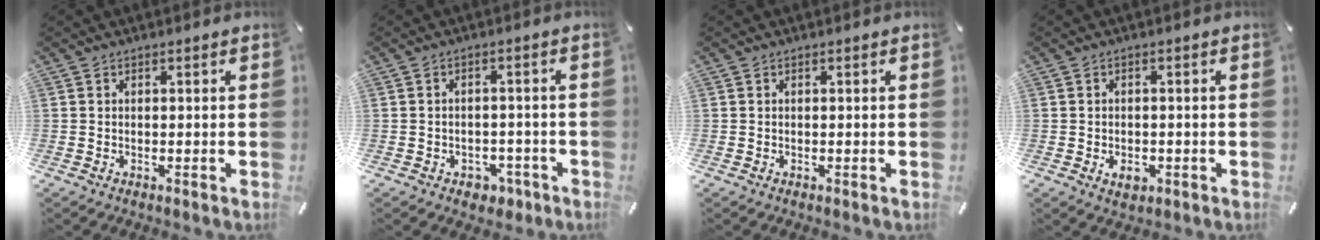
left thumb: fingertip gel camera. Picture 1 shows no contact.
{"total": 4.3, "force": [-2.0, 3.3, 1.7], "torque": [-0.025, 0.012, -0.035]}
{"total": 0.0}
{"total": 3.4, "force": [-1.1, 2.4, 2.1], "torque": [-0.043, 0.004, -0.020]}